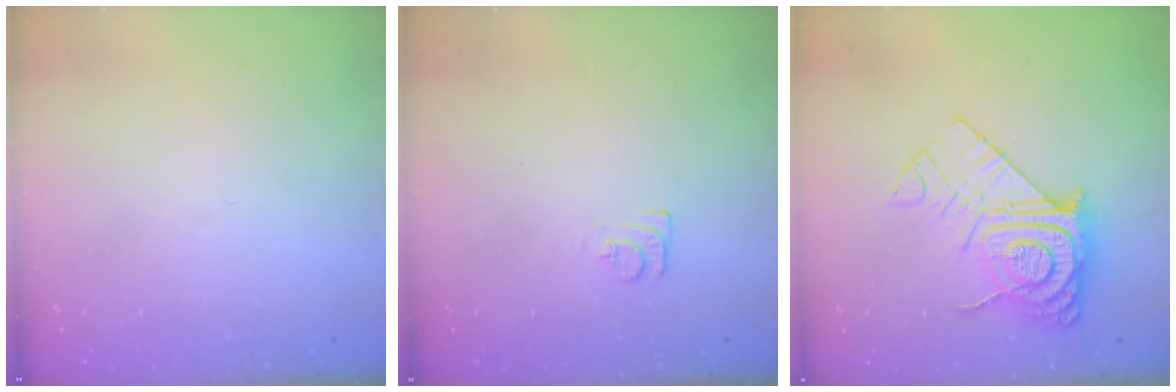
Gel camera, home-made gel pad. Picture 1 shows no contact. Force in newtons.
{"total": 6.7, "press": 6.7, "slide": 0.6}
{"total": 13.5, "press": 13.5, "slide": 1.1}